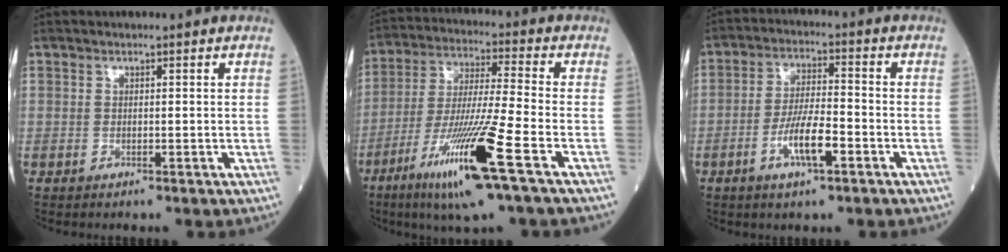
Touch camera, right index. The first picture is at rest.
{"total": 15.4, "force": [-7.5, -0.6, 13.4], "torque": [-0.271, -0.033, -0.138]}
{"total": 7.3, "force": [-3.1, 1.5, 6.5], "torque": [-0.123, 0.001, -0.056]}